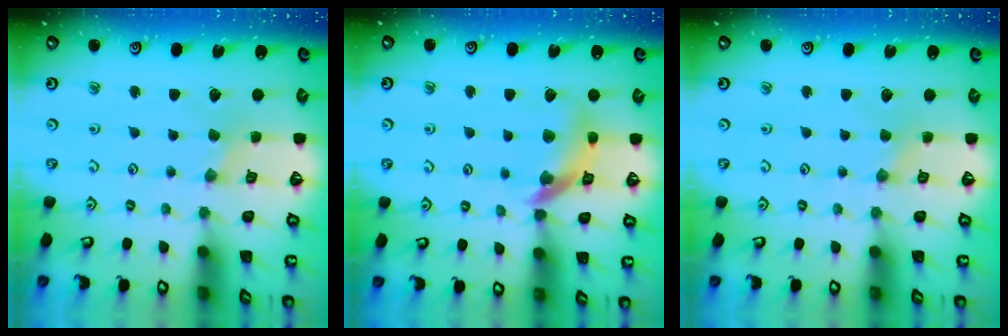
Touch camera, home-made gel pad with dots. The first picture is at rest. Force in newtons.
{"total": 12.9, "press": 12.8, "slide": 1.6}
{"total": 1.1, "press": 1.1, "slide": 0.2}